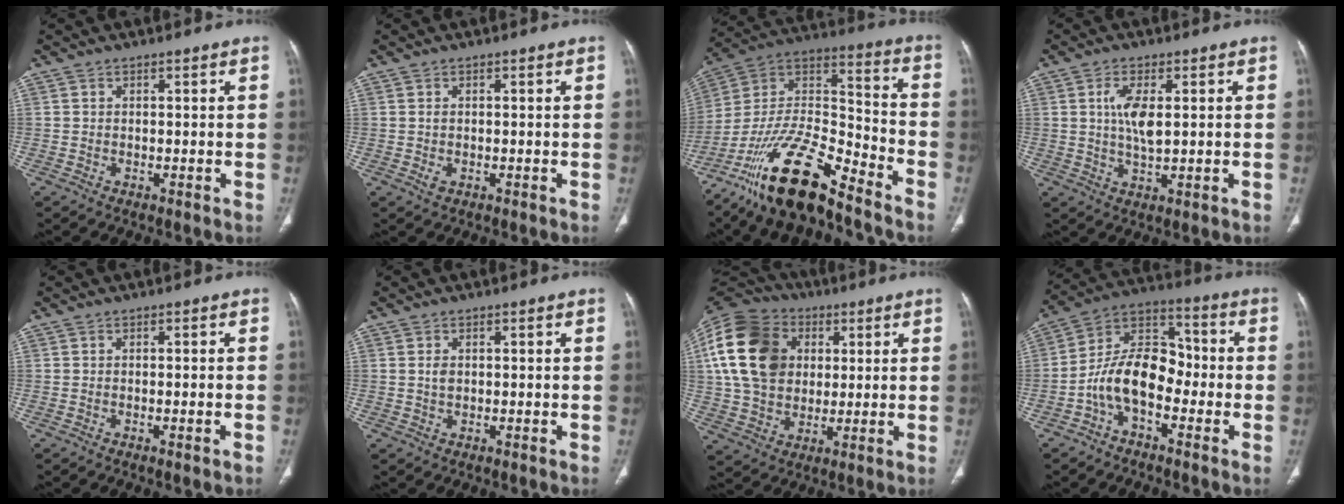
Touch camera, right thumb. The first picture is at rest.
{"total": 1.5, "force": [-0.1, 1.0, 1.2], "torque": [-0.027, 0.002, -0.002]}
{"total": 20.5, "force": [-15.3, 5.5, 12.6], "torque": [-0.235, 0.078, -0.279]}
{"total": 6.1, "force": [1.1, 2.2, 5.6], "torque": [-0.114, -0.009, 0.020]}
{"total": 1.2, "force": [-0.5, 0.1, 1.1], "torque": [-0.024, 0.005, -0.004]}
{"total": 1.6, "force": [0.3, 1.1, 1.2], "torque": [-0.021, -0.001, 0.007]}
{"total": 21.2, "force": [4.3, 16.2, 13.0], "torque": [-0.254, 0.016, 0.078]}
{"total": 12.6, "force": [-3.7, 7.6, 9.4], "torque": [-0.150, 0.056, -0.079]}